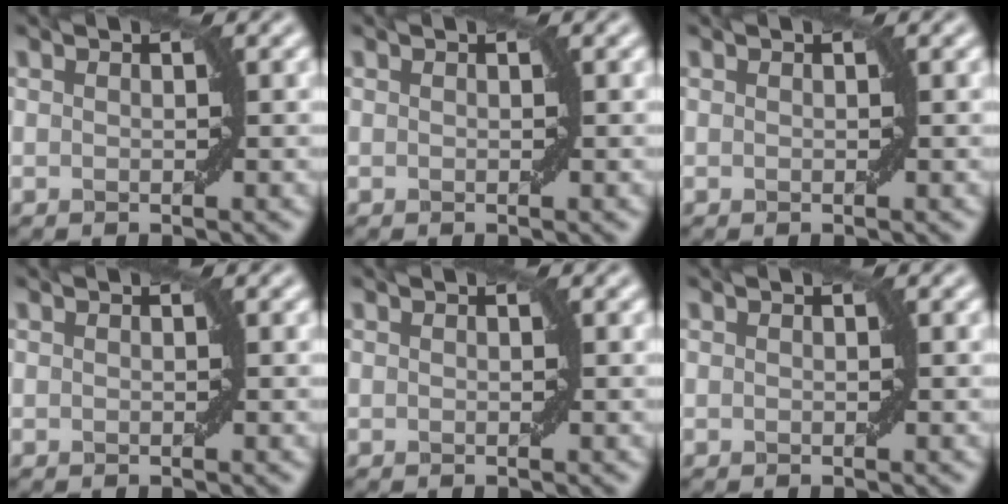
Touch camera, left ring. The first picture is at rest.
{"total": 0.0}
{"total": 0.0}
{"total": 0.0}
{"total": 0.0}
{"total": 0.0}